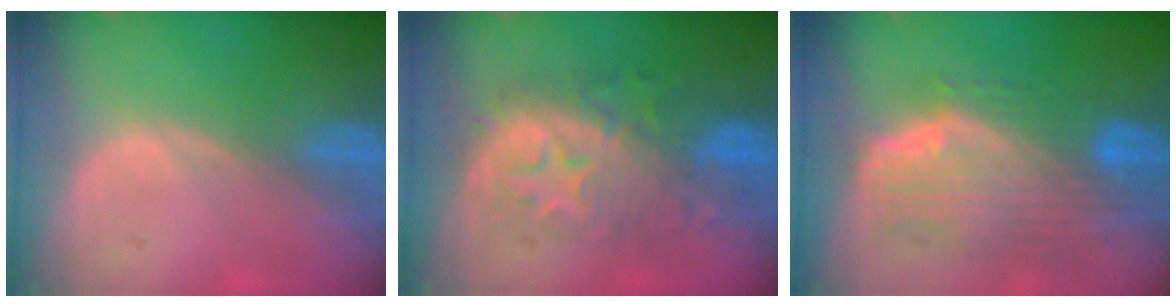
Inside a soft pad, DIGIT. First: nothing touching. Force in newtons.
{"total": 9.2, "press": 9.2, "slide": 0.4}
{"total": 10.0, "press": 8.9, "slide": 4.6}